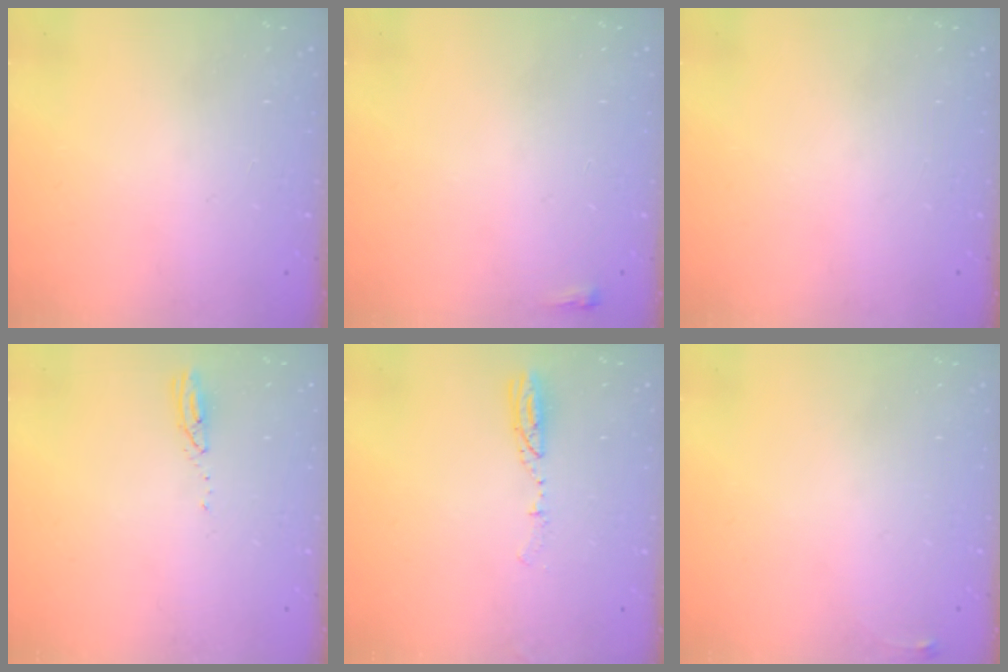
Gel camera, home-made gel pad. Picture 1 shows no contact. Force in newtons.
{"total": 2.0, "press": 2.0, "slide": 0.5}
{"total": 0.0}
{"total": 3.2, "press": 3.2, "slide": 0.2}
{"total": 4.8, "press": 4.7, "slide": 1.0}
{"total": 3.6, "press": 3.5, "slide": 0.6}